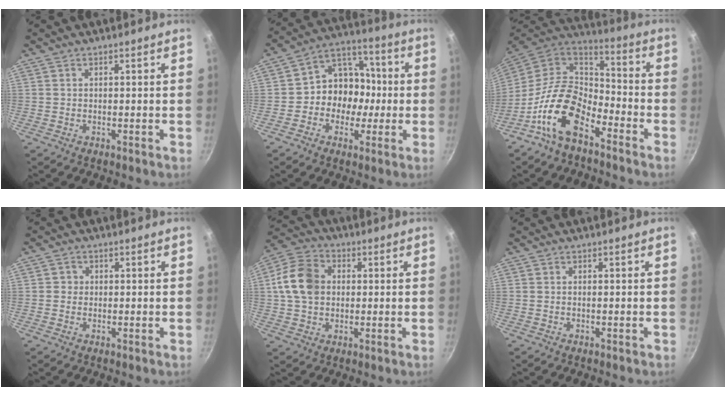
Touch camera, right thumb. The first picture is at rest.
{"total": 11.9, "force": [-1.6, 10.0, 6.2], "torque": [-0.040, 0.043, -0.040]}
{"total": 16.6, "force": [-8.8, 9.1, 10.7], "torque": [-0.178, 0.069, -0.188]}
{"total": 1.9, "force": [-0.1, 1.8, 0.4], "torque": [0.004, 0.005, -0.005]}
{"total": 11.7, "force": [1.0, 9.1, 7.3], "torque": [-0.117, 0.016, 0.003]}
{"total": 0.0}